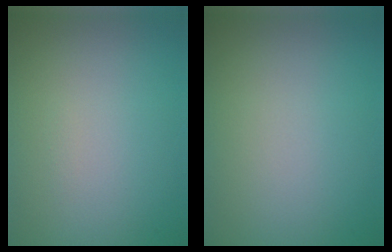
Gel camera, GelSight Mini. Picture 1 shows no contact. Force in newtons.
{"total": 0.0}